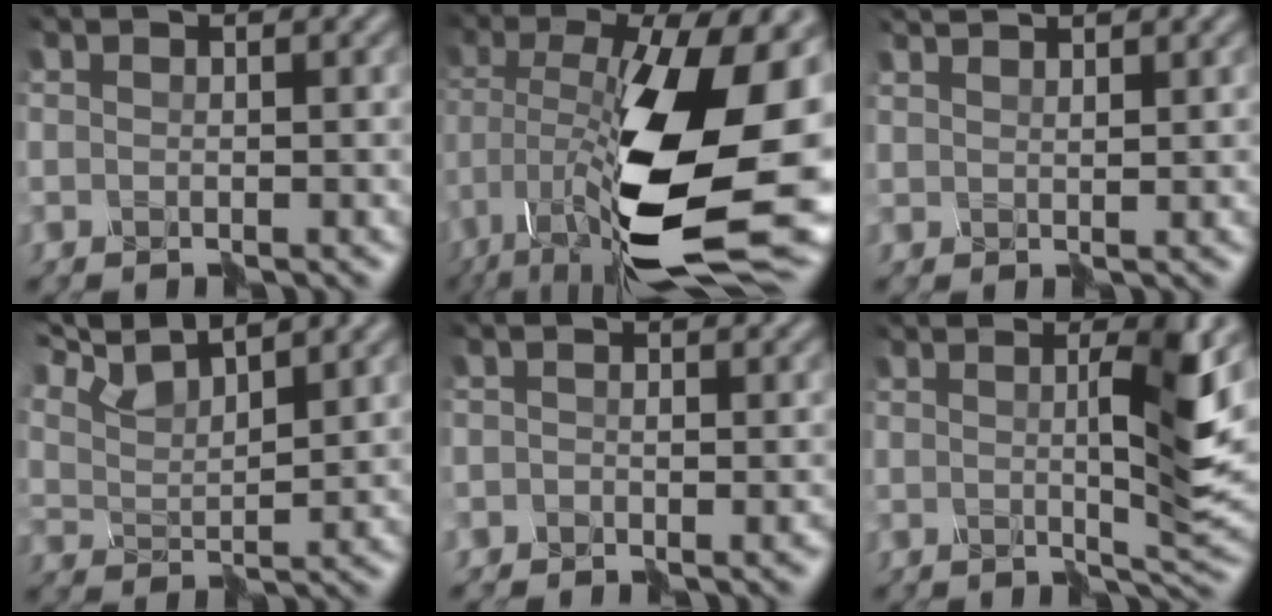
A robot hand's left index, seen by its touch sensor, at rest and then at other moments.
{"total": 16.7, "force": [-4.1, 7.6, 14.3], "torque": [-0.281, 0.001, -0.074]}
{"total": 1.8, "force": [1.7, -0.4, -0.5], "torque": [0.002, 0.006, 0.031]}
{"total": 5.8, "force": [5.6, 0.6, 1.4], "torque": [-0.052, 0.020, 0.098]}
{"total": 2.4, "force": [-2.2, 0.9, -0.2], "torque": [0.017, 0.013, -0.033]}
{"total": 6.0, "force": [0.7, 0.9, 5.9], "torque": [-0.094, 0.004, 0.011]}